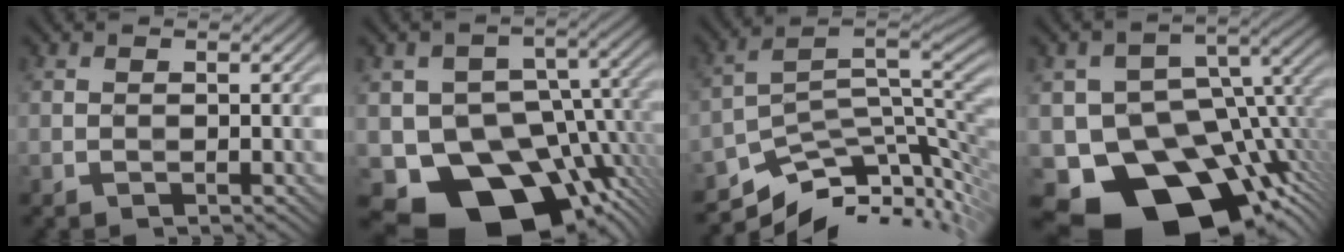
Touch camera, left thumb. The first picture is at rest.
{"total": 16.5, "force": [-7.2, 11.8, 9.1], "torque": [-0.143, -0.024, -0.100]}
{"total": 10.5, "force": [-4.6, 4.9, 8.0], "torque": [-0.138, -0.010, -0.068]}
{"total": 17.8, "force": [-8.9, 12.0, 9.6], "torque": [-0.161, -0.050, -0.127]}